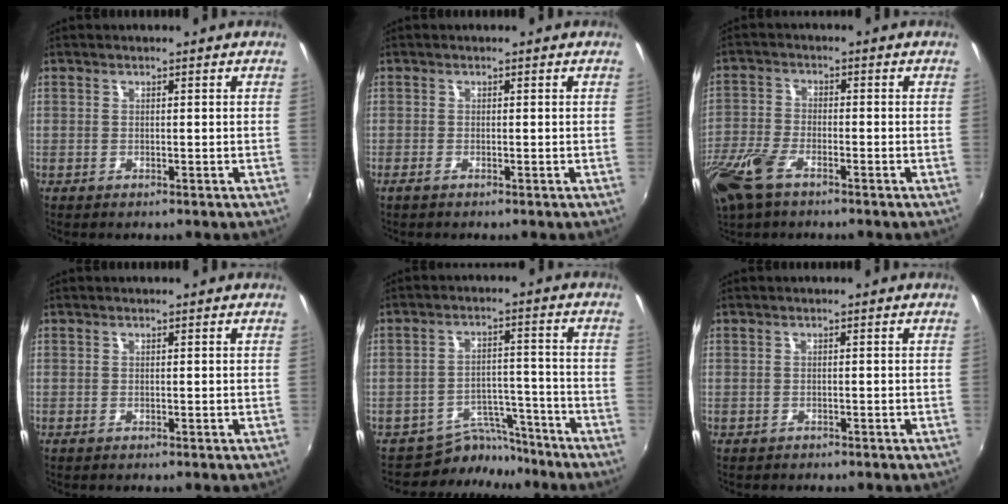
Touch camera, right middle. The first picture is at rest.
{"total": 0.8, "force": [-0.6, 0.1, 0.6], "torque": [-0.013, -0.003, -0.014]}
{"total": 9.7, "force": [-6.0, 4.2, 6.3], "torque": [-0.160, -0.018, -0.125]}
{"total": 0.0}
{"total": 7.3, "force": [-6.9, 2.6, -0.4], "torque": [0.003, 0.027, -0.109]}
{"total": 0.6, "force": [-0.6, 0.1, -0.1], "torque": [-0.002, -0.002, -0.008]}